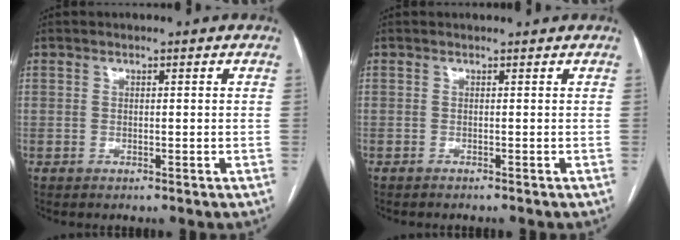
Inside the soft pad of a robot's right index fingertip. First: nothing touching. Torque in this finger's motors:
{"motor_torque": [-0.29, 0.17, -0.28, -0.11]}